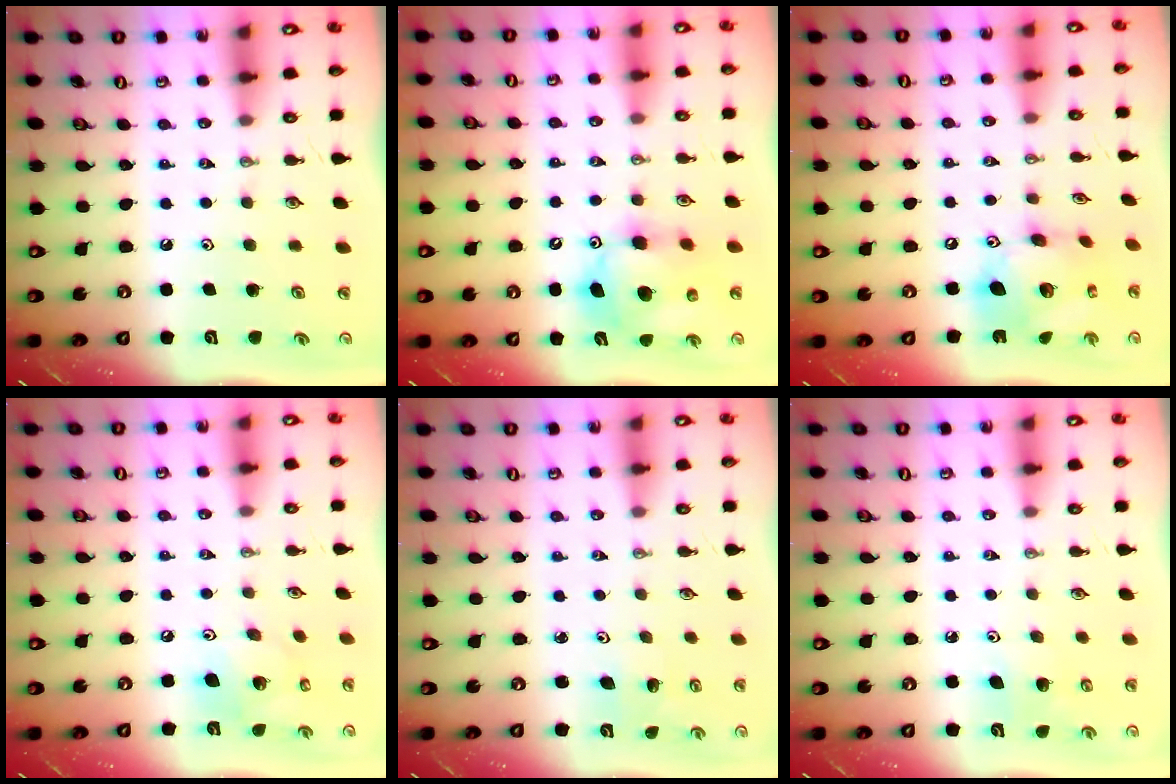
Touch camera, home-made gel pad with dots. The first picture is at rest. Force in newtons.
{"total": 12.2, "press": 12.0, "slide": 2.1}
{"total": 17.0, "press": 17.0, "slide": 1.6}
{"total": 12.3, "press": 12.2, "slide": 1.6}
{"total": 1.9, "press": 1.9, "slide": 0.0}
{"total": 6.6, "press": 6.5, "slide": 1.2}